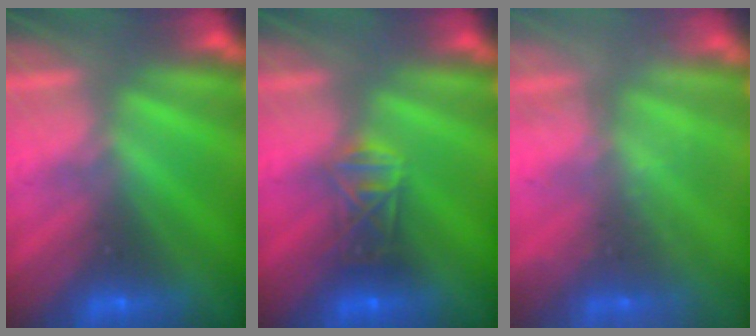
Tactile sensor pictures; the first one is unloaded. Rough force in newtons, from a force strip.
{"total": 2.6}
{"total": 2.4}